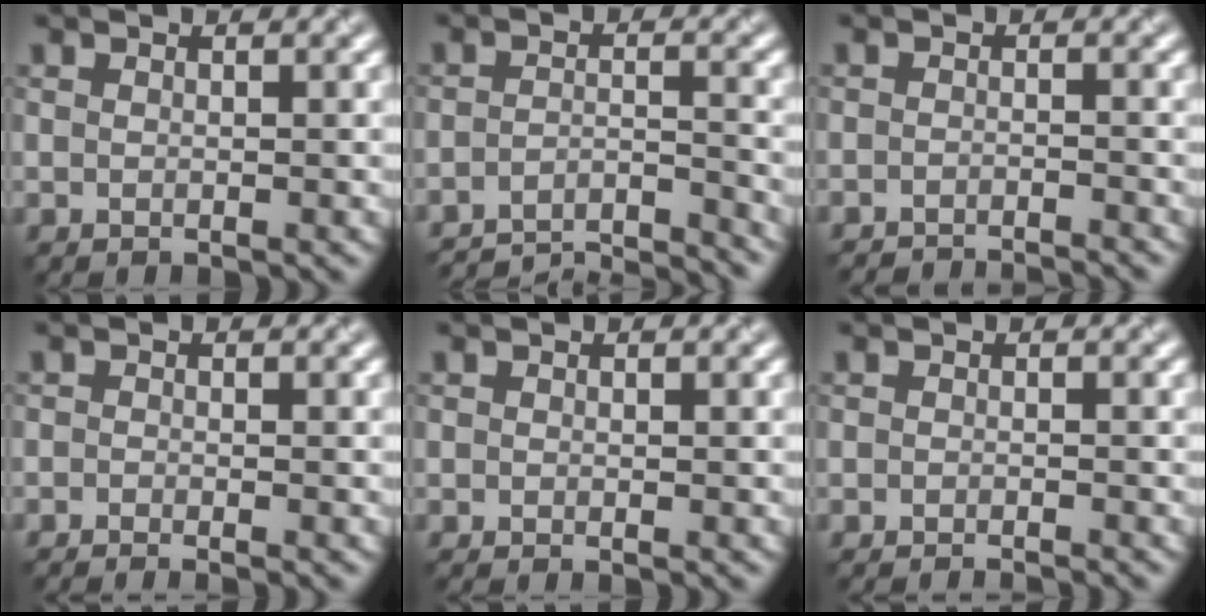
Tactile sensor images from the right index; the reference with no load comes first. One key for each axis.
{"total": 9.9, "fx": -9.4, "fy": 1.6, "fz": 2.8, "tx": -0.039, "ty": -0.008, "tz": -0.135}
{"total": 5.0, "fx": -4.9, "fy": 0.3, "fz": 1.0, "tx": -0.015, "ty": -0.004, "tz": -0.070}
{"total": 1.9, "fx": -1.6, "fy": 0.0, "fz": 1.0, "tx": -0.023, "ty": -0.001, "tz": -0.027}
{"total": 0.6, "fx": -0.5, "fy": -0.2, "fz": 0.3, "tx": -0.006, "ty": -0.002, "tz": -0.010}
{"total": 2.3, "fx": -2.1, "fy": 0.1, "fz": 0.9, "tx": -0.014, "ty": 0.002, "tz": -0.031}